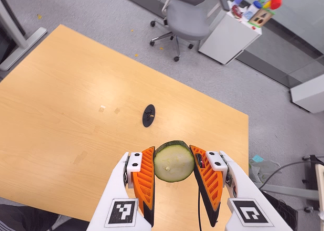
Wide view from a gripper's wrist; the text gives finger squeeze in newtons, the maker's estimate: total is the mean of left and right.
{"total": 11.1, "left": 10.3, "right": 11.8}